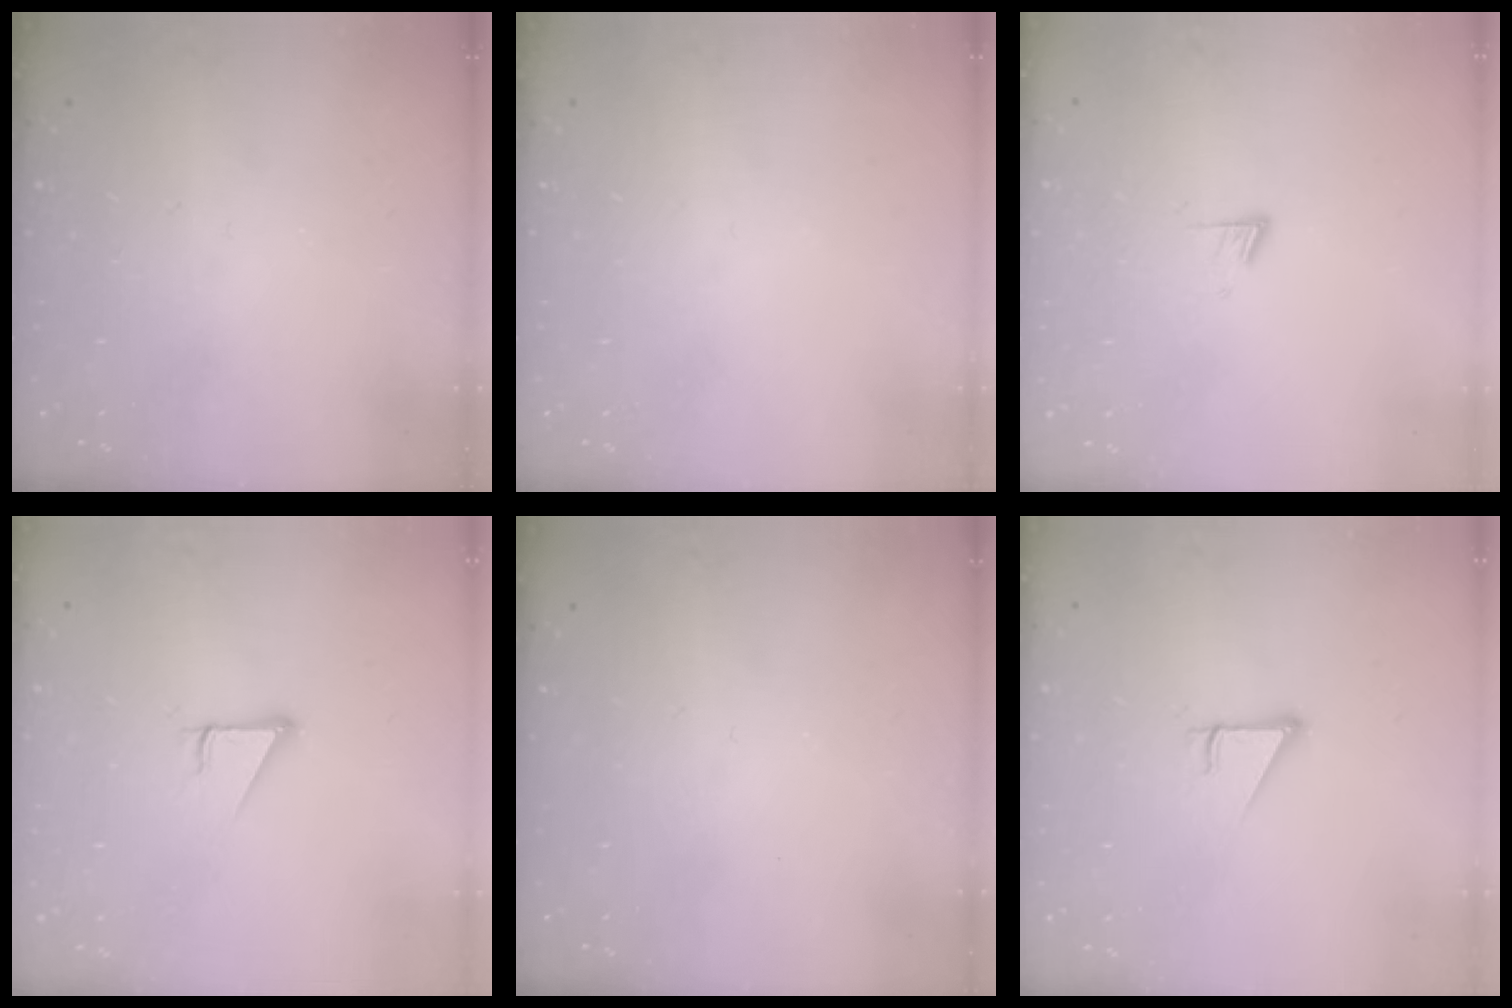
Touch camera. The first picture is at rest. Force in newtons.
{"total": 0.0}
{"total": 5.1, "press": 5.1, "slide": 0.6}
{"total": 3.7, "press": 3.7, "slide": 0.2}
{"total": 0.0}
{"total": 3.0, "press": 3.0, "slide": 0.1}